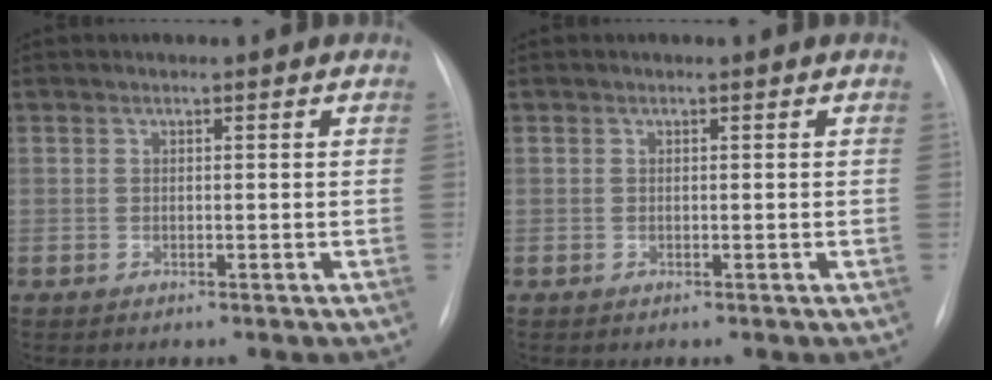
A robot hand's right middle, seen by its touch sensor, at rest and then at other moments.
{"total": 0.0}